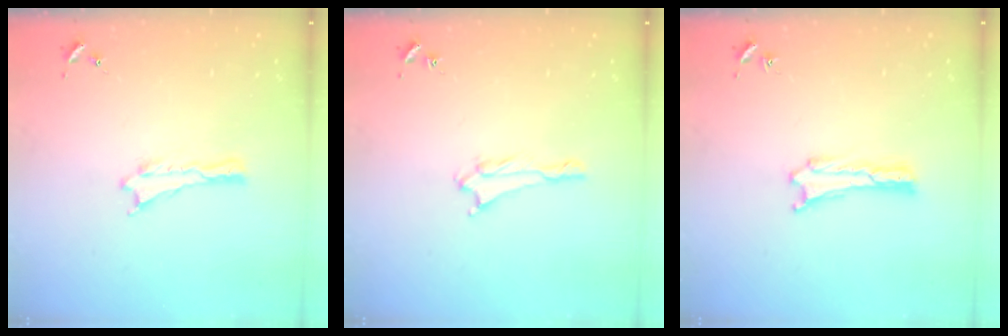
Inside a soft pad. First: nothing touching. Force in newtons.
{"total": 1.6, "press": 1.6, "slide": 0.1}
{"total": 0.0}